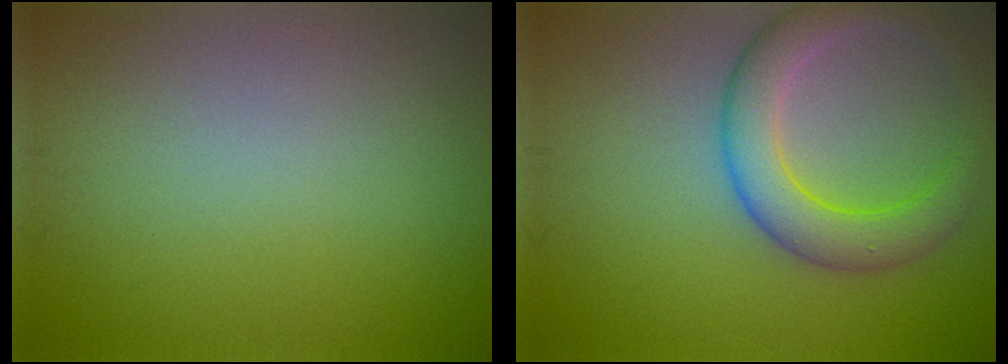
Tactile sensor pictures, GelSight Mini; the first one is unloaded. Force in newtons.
{"total": 5.6, "press": 5.6, "slide": 0.4}